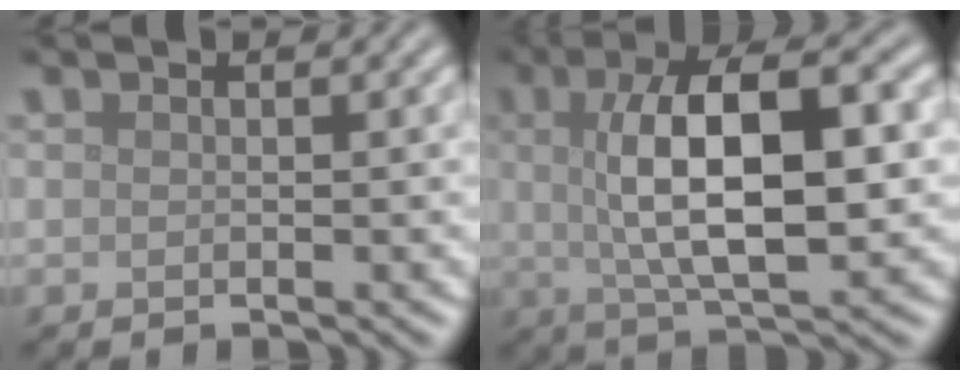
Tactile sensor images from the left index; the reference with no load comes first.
{"total": 10.7, "force": [1.1, 3.7, 10.0], "torque": [-0.154, 0.012, 0.017]}